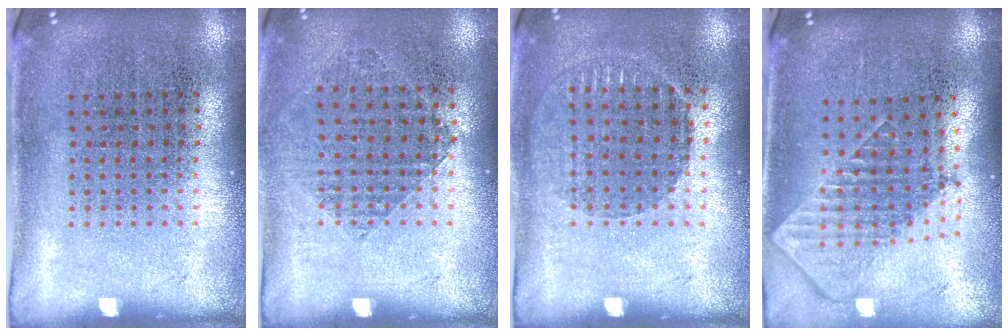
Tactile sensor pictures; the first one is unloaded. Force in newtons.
{"total": 0.9, "press": 0.9, "slide": 0.3}
{"total": 0.9, "press": 0.9, "slide": 0.2}
{"total": 1.8, "press": 1.4, "slide": 1.1}